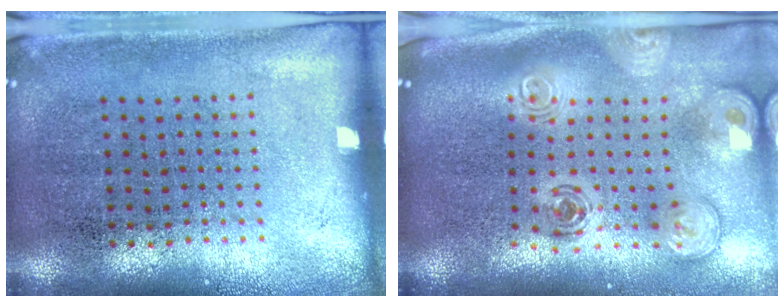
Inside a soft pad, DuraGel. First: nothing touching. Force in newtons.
{"total": 2.6, "press": 1.8, "slide": 1.8}